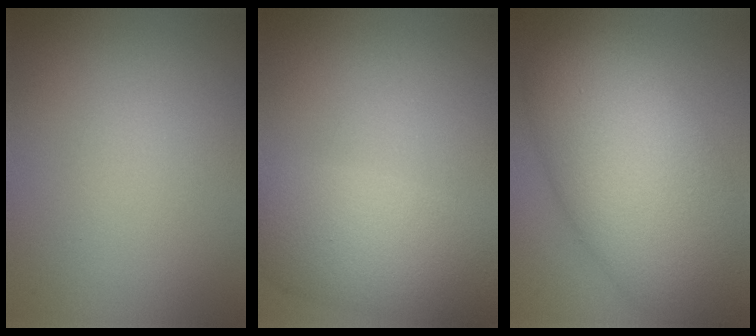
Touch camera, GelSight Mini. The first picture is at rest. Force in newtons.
{"total": 5.9, "press": 5.9, "slide": 0.1}
{"total": 13.0, "press": 12.9, "slide": 0.8}